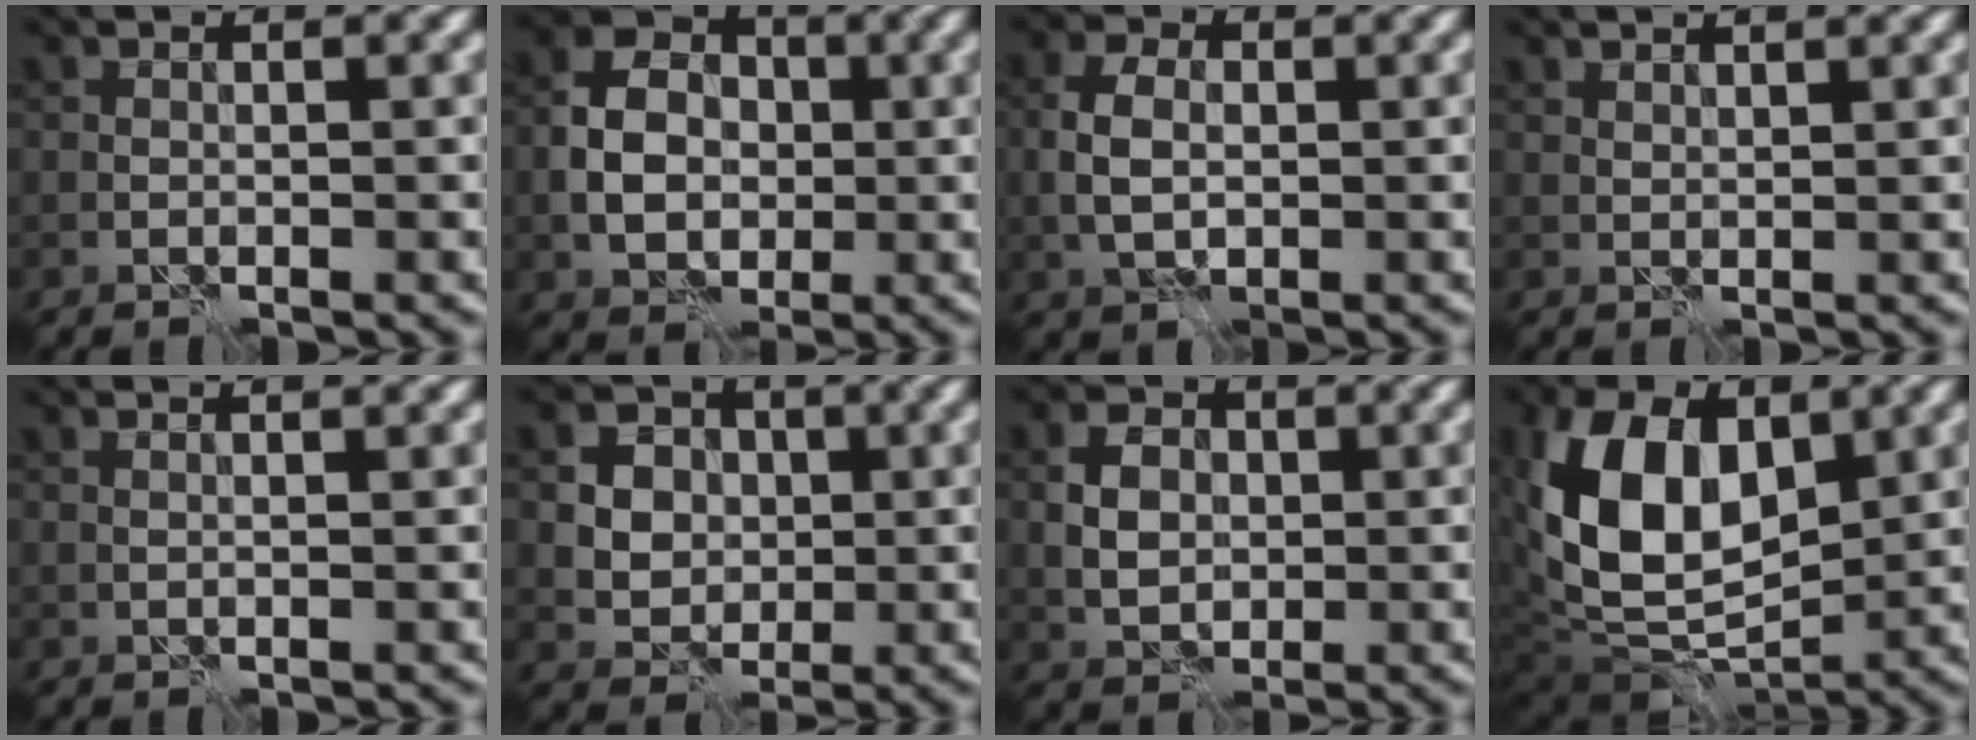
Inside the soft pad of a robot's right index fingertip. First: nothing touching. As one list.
[{"total": 5.6, "force": [-0.7, 4.5, 3.4], "torque": [-0.062, 0.007, -0.017]}, {"total": 4.0, "force": [-0.3, 2.6, 3.0], "torque": [-0.065, 0.003, -0.009]}, {"total": 1.7, "force": [1.5, 0.4, 0.8], "torque": [-0.009, 0.000, 0.017]}, {"total": 2.9, "force": [1.7, 1.2, 2.0], "torque": [-0.008, 0.018, -0.005]}, {"total": 6.5, "force": [1.4, 5.5, 3.0], "torque": [-0.049, 0.020, 0.020]}, {"total": 3.6, "force": [0.0, 2.8, 2.2], "torque": [-0.040, 0.003, -0.003]}, {"total": 10.7, "force": [2.3, 6.8, 7.9], "torque": [-0.166, -0.006, 0.038]}]